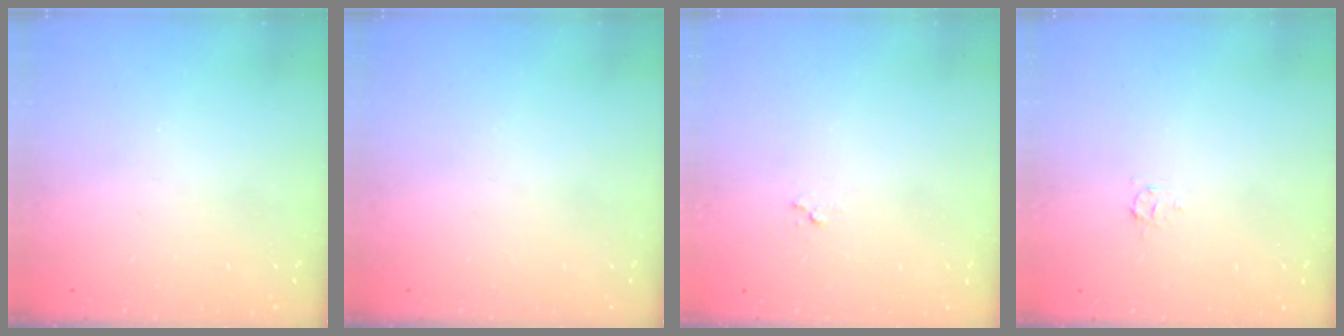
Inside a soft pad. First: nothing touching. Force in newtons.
{"total": 0.0}
{"total": 3.0, "press": 3.0, "slide": 0.2}
{"total": 3.1, "press": 3.1, "slide": 0.2}